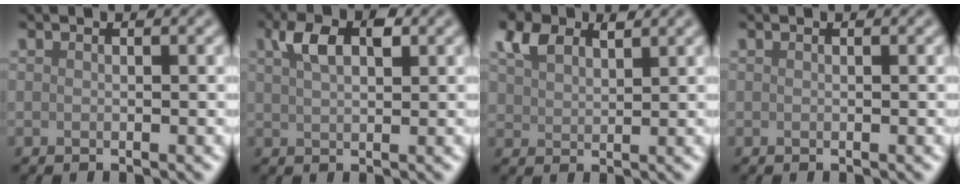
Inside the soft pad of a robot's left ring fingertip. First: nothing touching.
{"total": 3.5, "force": [1.5, 1.9, 2.6], "torque": [-0.054, 0.008, 0.028]}
{"total": 3.9, "force": [2.3, 2.4, 2.1], "torque": [-0.053, 0.005, 0.045]}
{"total": 0.0}